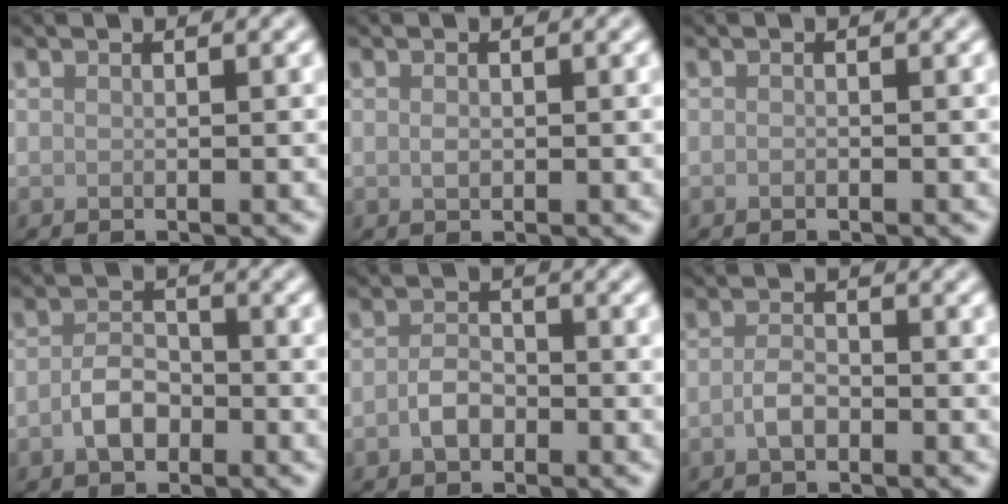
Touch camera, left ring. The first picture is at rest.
{"total": 0.7, "force": [0.0, 0.5, 0.5], "torque": [-0.011, -0.002, 0.001]}
{"total": 0.0}
{"total": 2.9, "force": [-1.1, 1.8, 1.9], "torque": [-0.038, 0.005, -0.026]}
{"total": 2.1, "force": [-0.9, 1.3, 1.4], "torque": [-0.028, 0.004, -0.021]}
{"total": 1.8, "force": [-0.7, 0.9, 1.4], "torque": [-0.028, 0.002, -0.018]}